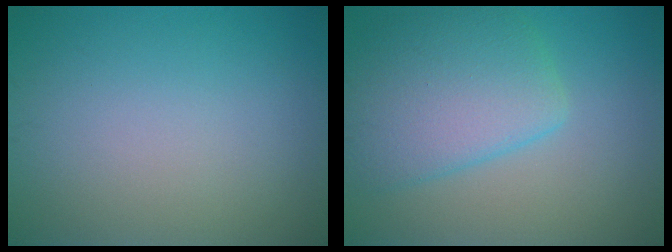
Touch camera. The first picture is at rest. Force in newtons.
{"total": 6.3, "press": 6.2, "slide": 0.5}